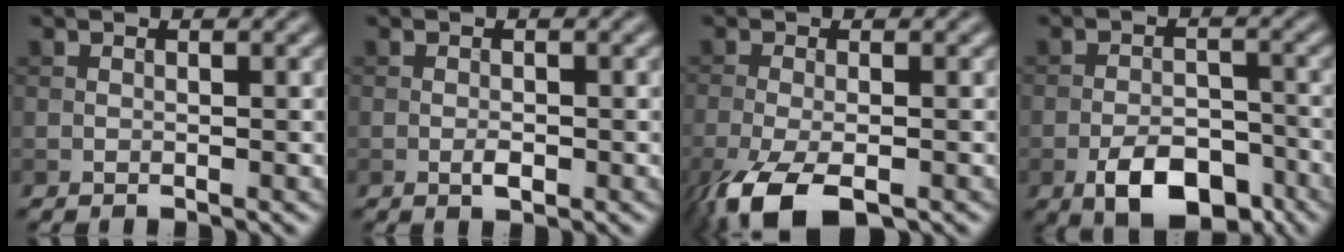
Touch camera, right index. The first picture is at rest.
{"total": 1.2, "force": [-0.4, 0.5, 1.0], "torque": [-0.019, -0.001, -0.008]}
{"total": 6.9, "force": [-4.0, 2.5, 5.0], "torque": [-0.111, -0.019, -0.076]}
{"total": 6.8, "force": [-3.9, 3.4, 4.4], "torque": [-0.066, -0.003, -0.065]}